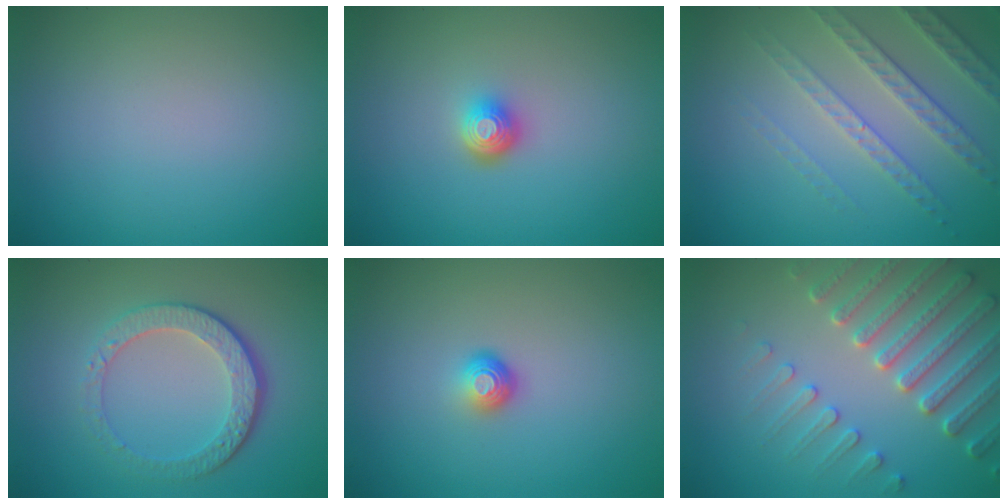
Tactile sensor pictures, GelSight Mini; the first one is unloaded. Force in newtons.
{"total": 1.9, "press": 1.4, "slide": 1.2}
{"total": 3.6, "press": 3.5, "slide": 0.5}
{"total": 4.6, "press": 3.4, "slide": 3.2}
{"total": 1.7, "press": 1.1, "slide": 1.3}
{"total": 5.4, "press": 4.8, "slide": 2.5}